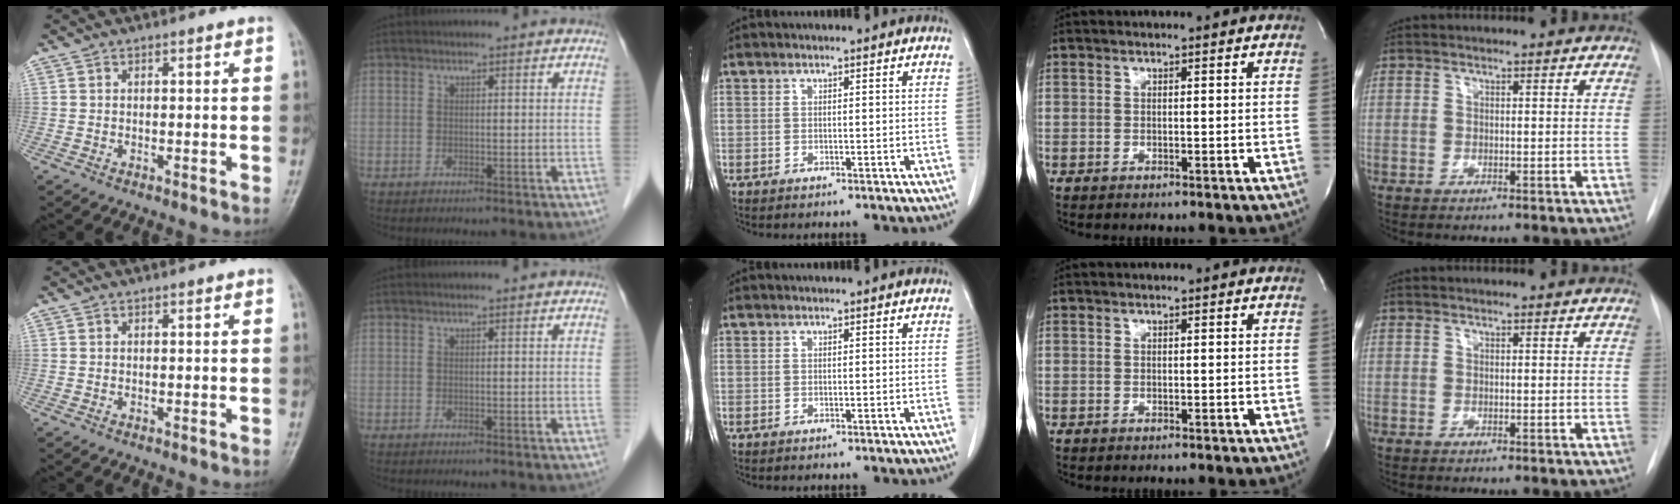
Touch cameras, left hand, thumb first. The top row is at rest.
{}